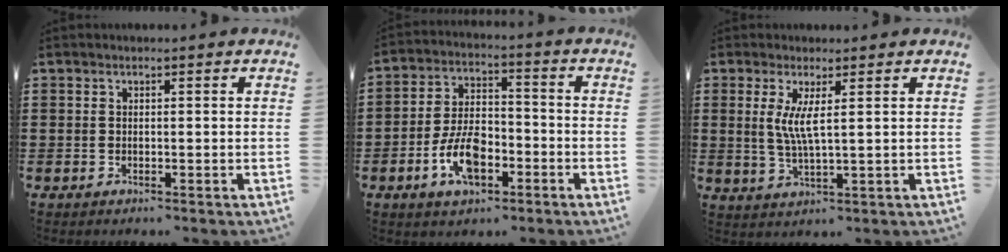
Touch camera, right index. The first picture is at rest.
{"total": 8.7, "force": [-3.5, 4.6, 6.5], "torque": [-0.141, 0.005, -0.066]}
{"total": 4.3, "force": [1.1, 0.3, 4.2], "torque": [-0.086, -0.006, 0.019]}